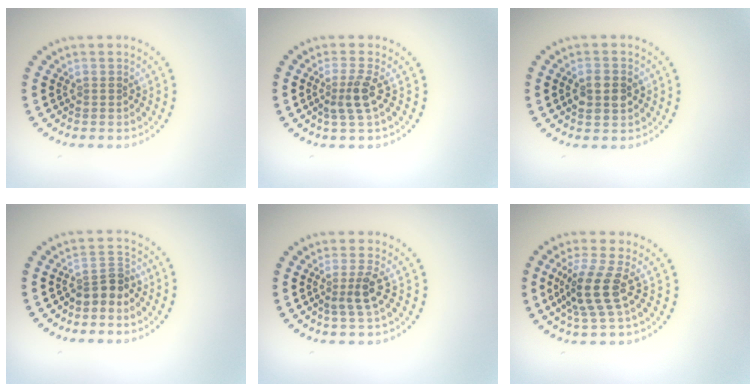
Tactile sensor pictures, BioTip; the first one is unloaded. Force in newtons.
{"total": 2.4, "press": 1.8, "slide": 1.5}
{"total": 2.9, "press": 2.9, "slide": 0.1}
{"total": 2.3, "press": 1.8, "slide": 1.5}
{"total": 2.3, "press": 1.8, "slide": 1.4}
{"total": 3.9, "press": 3.1, "slide": 2.5}